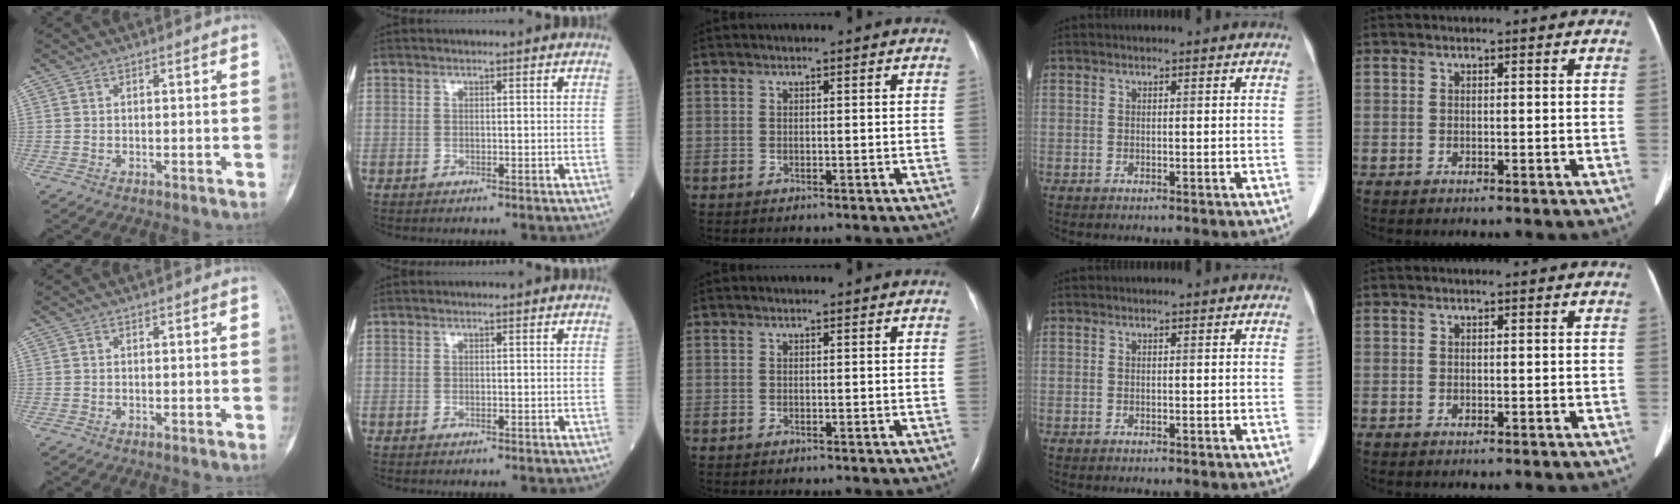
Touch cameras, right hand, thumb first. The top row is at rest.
{}